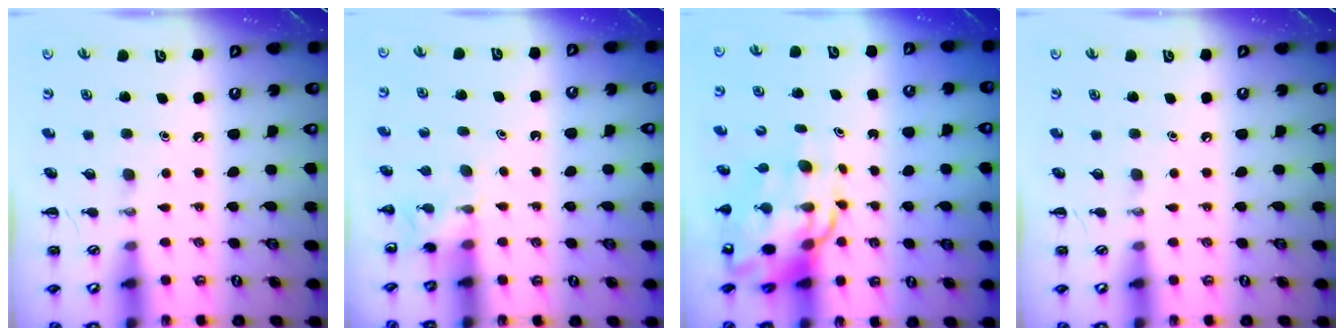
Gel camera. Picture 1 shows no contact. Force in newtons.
{"total": 4.7, "press": 4.5, "slide": 1.4}
{"total": 11.5, "press": 11.0, "slide": 3.2}
{"total": 0.0}